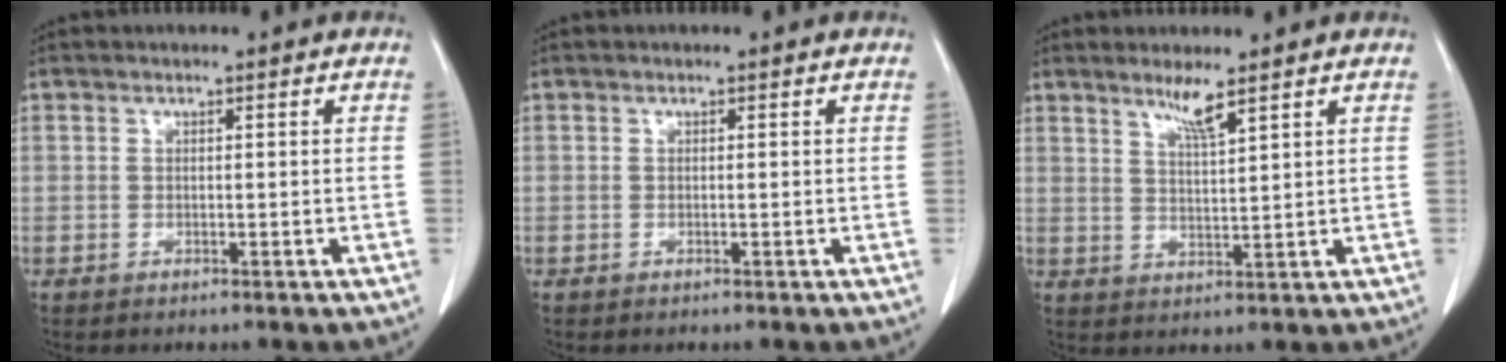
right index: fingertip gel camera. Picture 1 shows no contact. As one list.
[{"total": 0.0}, {"total": 3.8, "force": [2.8, -0.4, 2.5], "torque": [-0.049, -0.008, 0.055]}]